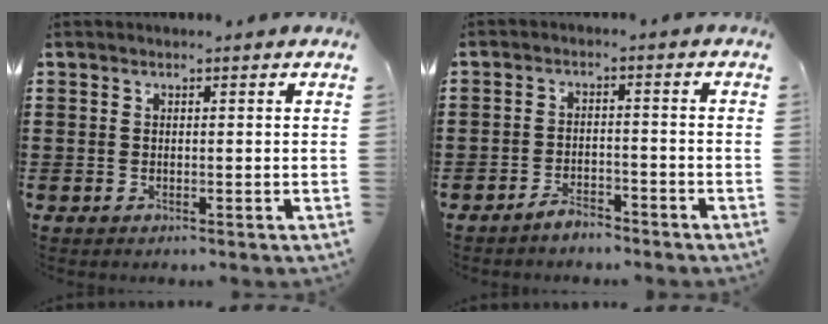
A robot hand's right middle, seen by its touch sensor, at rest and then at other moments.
{"total": 3.1, "force": [-2.9, 0.6, 0.6], "torque": [-0.014, 0.007, -0.059]}